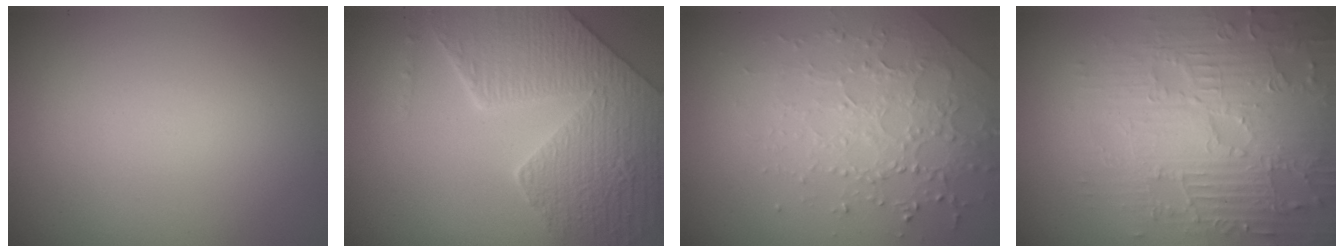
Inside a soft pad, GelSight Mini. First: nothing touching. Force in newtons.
{"total": 8.0, "press": 6.1, "slide": 5.3}
{"total": 2.6, "press": 2.4, "slide": 1.1}
{"total": 7.1, "press": 5.6, "slide": 4.4}